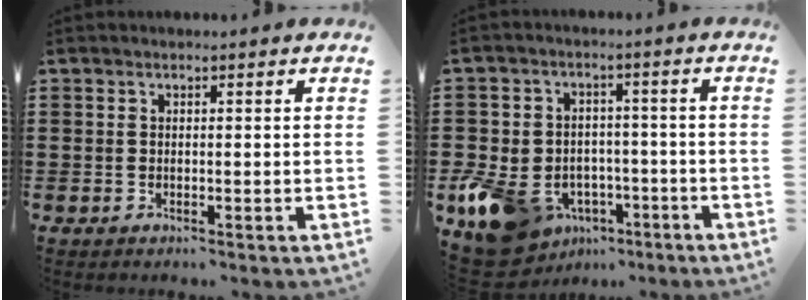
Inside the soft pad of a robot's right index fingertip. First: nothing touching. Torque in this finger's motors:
{"motor_torque": [2.14, 0.00, 0.93, 0.21]}